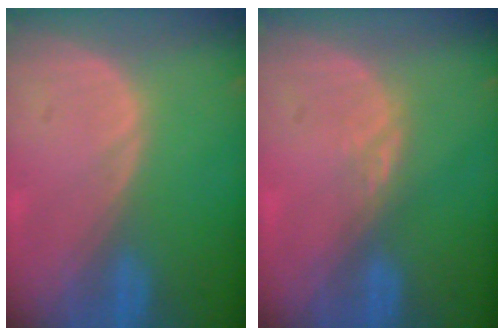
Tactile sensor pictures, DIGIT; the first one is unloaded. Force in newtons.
{"total": 2.0, "press": 1.5, "slide": 1.3}